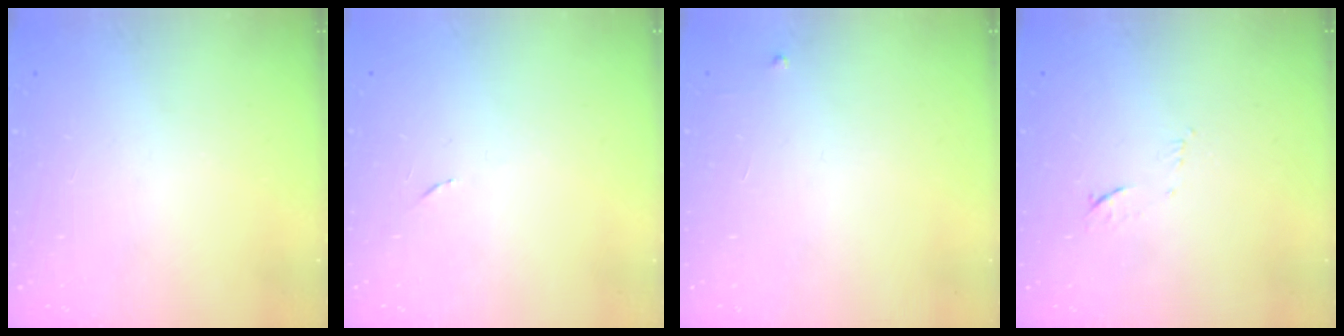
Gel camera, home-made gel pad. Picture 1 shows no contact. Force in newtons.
{"total": 3.5, "press": 3.3, "slide": 1.2}
{"total": 2.6, "press": 2.6, "slide": 0.4}
{"total": 6.2, "press": 6.2, "slide": 0.9}